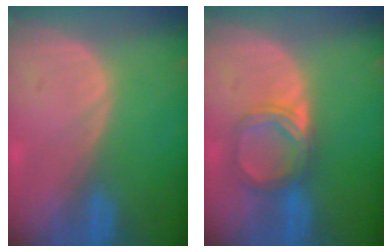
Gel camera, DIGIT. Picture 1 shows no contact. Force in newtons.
{"total": 5.3, "press": 4.9, "slide": 1.9}